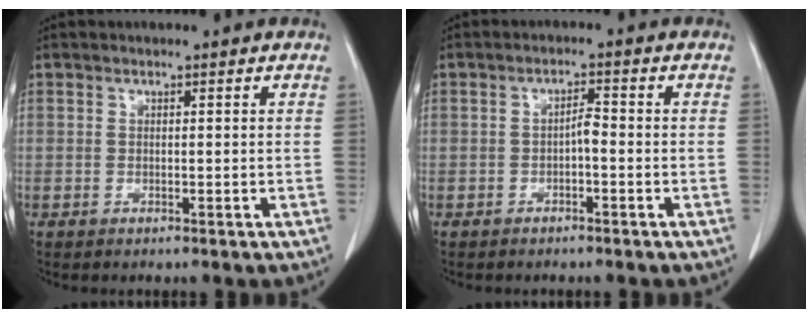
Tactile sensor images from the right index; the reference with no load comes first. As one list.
[{"total": 2.0, "force": [-0.7, 0.5, 1.8], "torque": [-0.027, 0.004, -0.013]}]